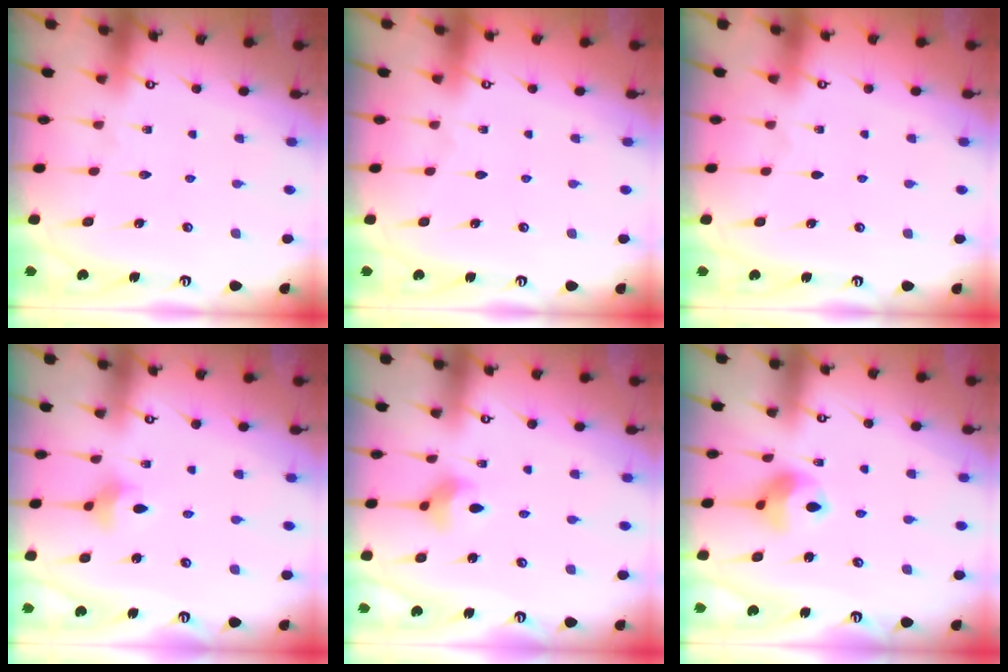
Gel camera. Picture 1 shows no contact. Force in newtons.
{"total": 0.0}
{"total": 0.0}
{"total": 3.6, "press": 3.6, "slide": 0.7}
{"total": 3.7, "press": 3.6, "slide": 0.5}
{"total": 9.0, "press": 8.9, "slide": 1.0}